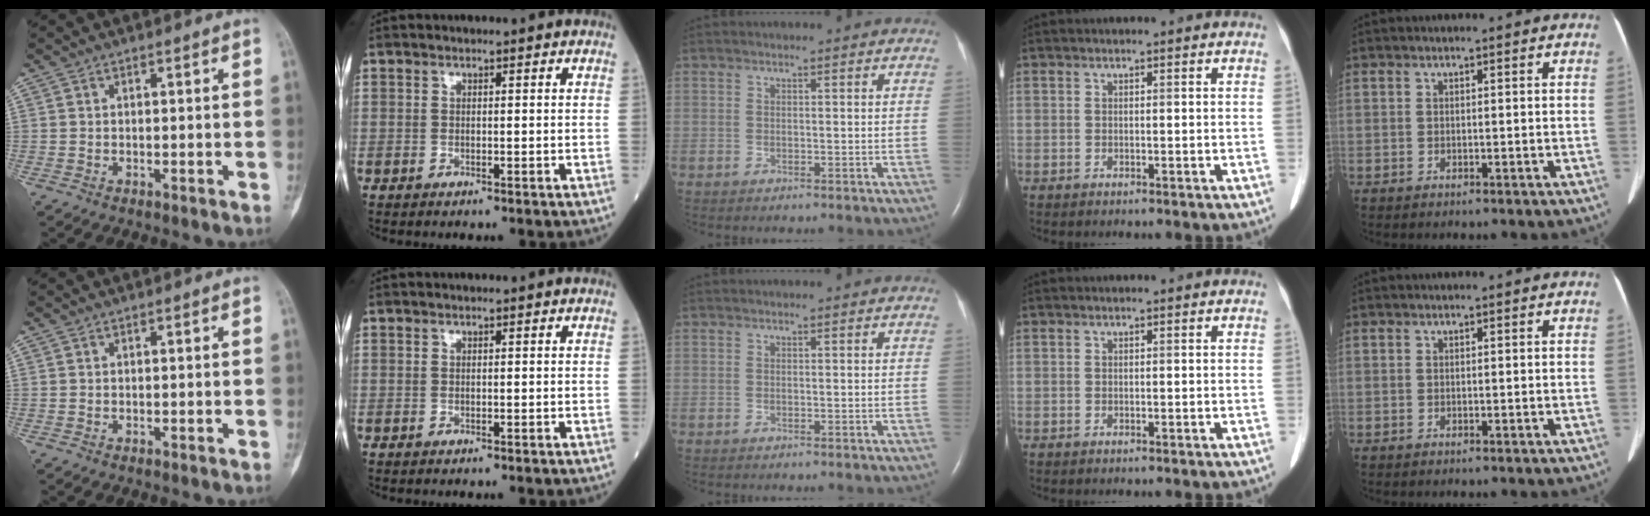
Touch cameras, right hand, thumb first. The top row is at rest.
{}